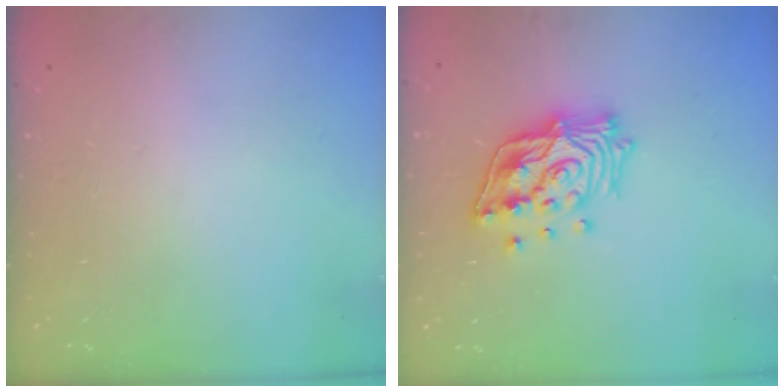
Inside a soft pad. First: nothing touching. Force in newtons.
{"total": 17.1, "press": 16.9, "slide": 2.5}